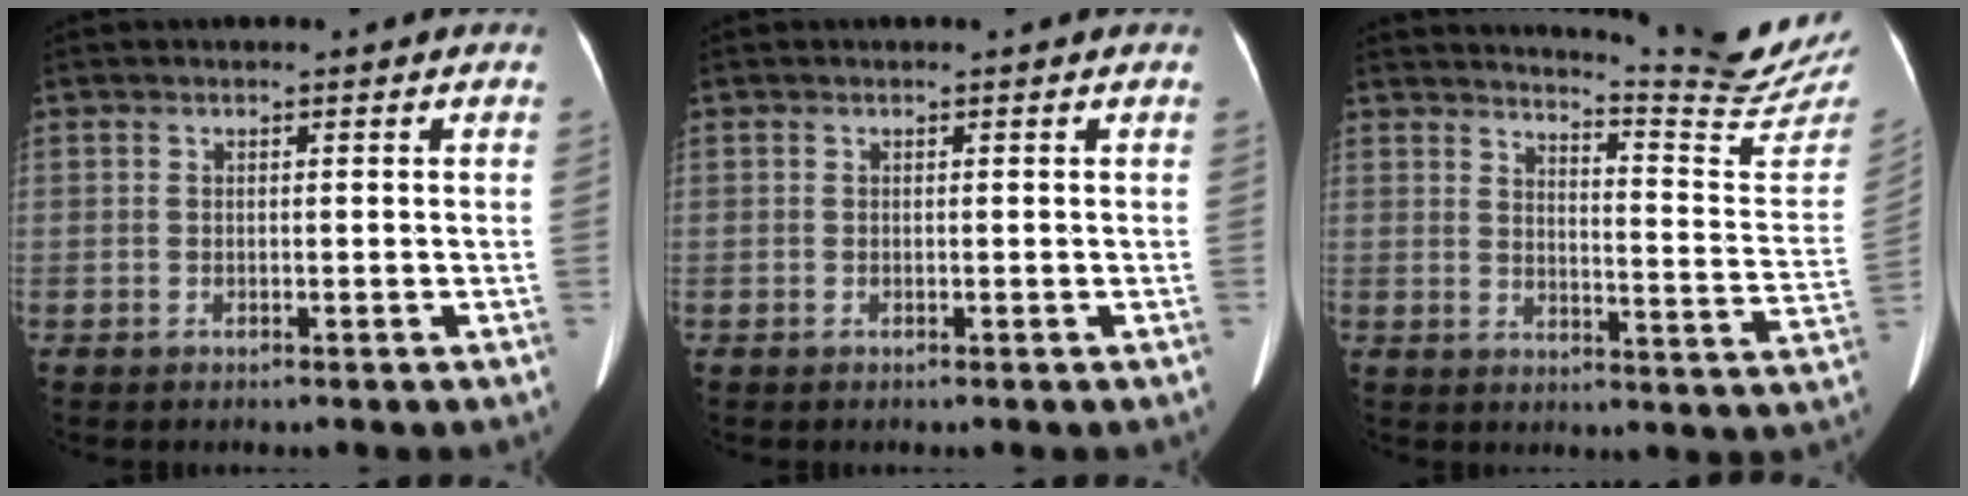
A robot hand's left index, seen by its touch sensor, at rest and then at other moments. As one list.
[{"total": 0.0}, {"total": 16.8, "force": [16.4, -2.0, 3.2], "torque": [-0.054, -0.135, 0.188]}]